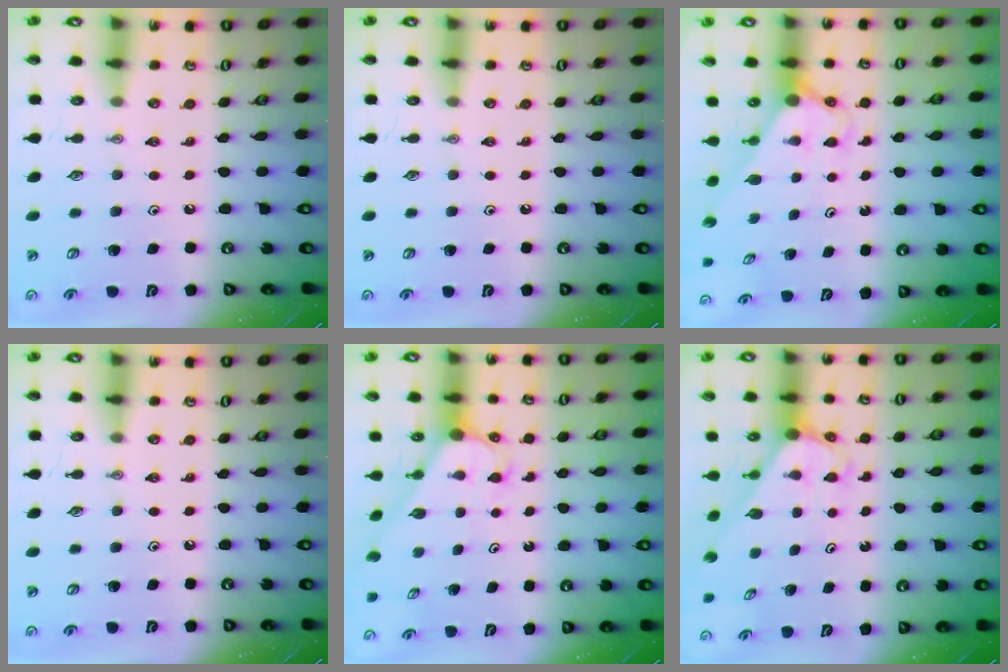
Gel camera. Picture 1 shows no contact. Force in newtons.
{"total": 0.0}
{"total": 2.9, "press": 2.9, "slide": 0.0}
{"total": 0.0}
{"total": 2.6, "press": 2.6, "slide": 0.1}
{"total": 2.0, "press": 2.0, "slide": 0.1}